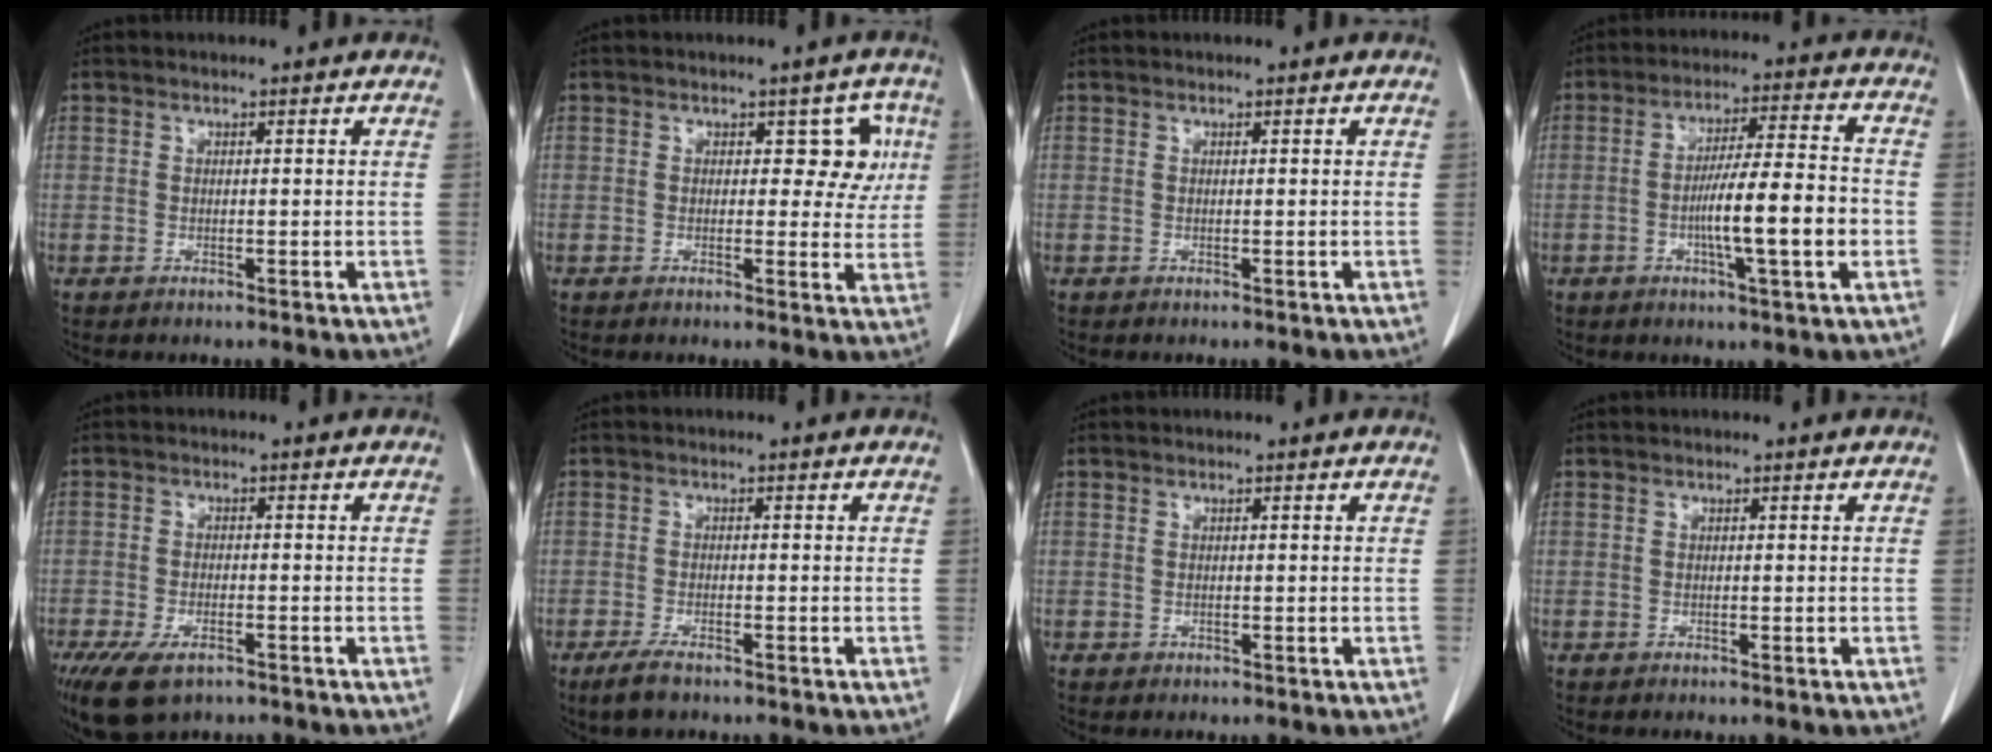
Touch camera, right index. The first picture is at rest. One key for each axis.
{"total": 5.3, "fx": 1.3, "fy": 3.1, "fz": 4.0, "tx": -0.028, "ty": 0.017, "tz": 0.013}
{"total": 0.0}
{"total": 10.9, "fx": -2.4, "fy": 0.5, "fz": 10.7, "tx": -0.174, "ty": 0.008, "tz": -0.040}
{"total": 9.2, "fx": -5.7, "fy": 4.4, "fz": 5.6, "tx": -0.121, "ty": -0.017, "tz": -0.090}
{"total": 3.2, "fx": -2.3, "fy": 1.0, "fz": 2.0, "tx": -0.052, "ty": -0.007, "tz": -0.041}
{"total": 0.0}
{"total": 0.0}